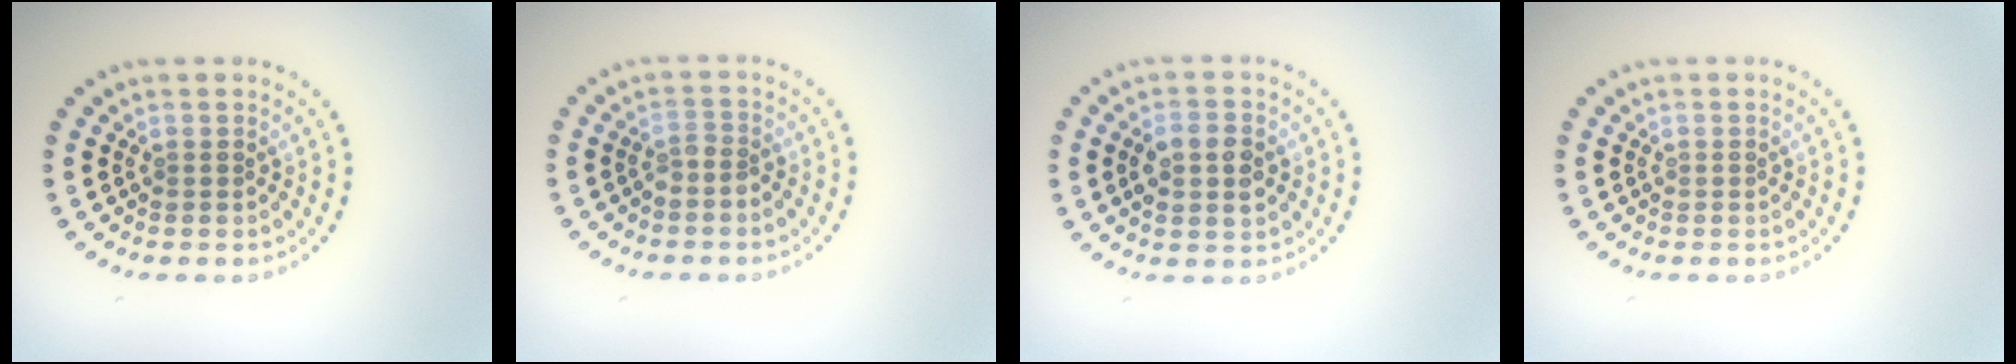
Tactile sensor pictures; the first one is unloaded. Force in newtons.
{"total": 1.4, "press": 1.1, "slide": 0.9}
{"total": 3.4, "press": 3.4, "slide": 0.1}
{"total": 0.0}